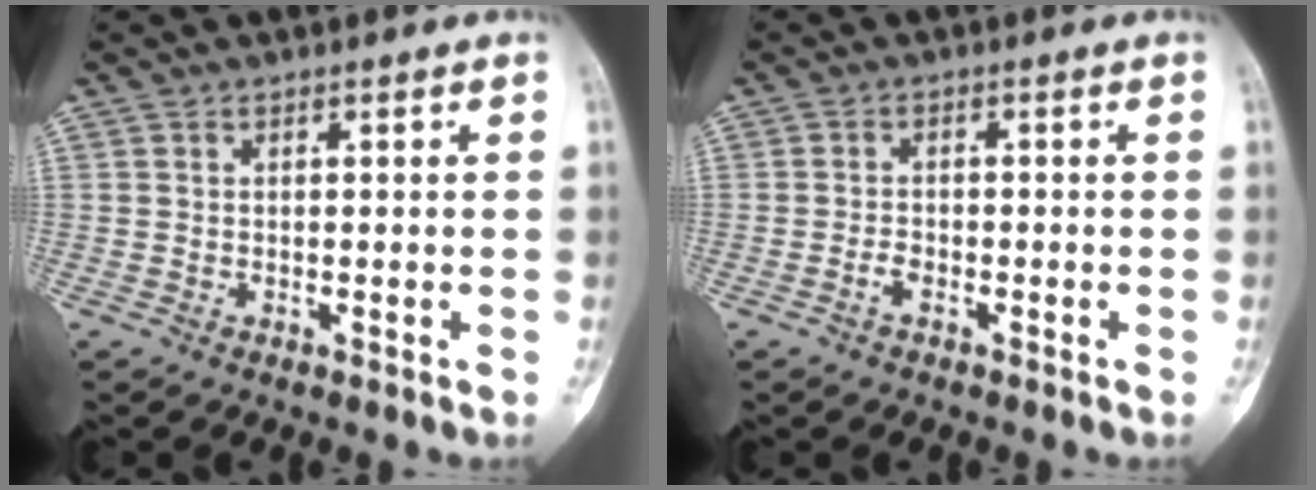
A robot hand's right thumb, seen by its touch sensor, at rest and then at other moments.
{"total": 1.9, "force": [-1.2, 1.0, 1.0], "torque": [-0.017, 0.006, -0.027]}